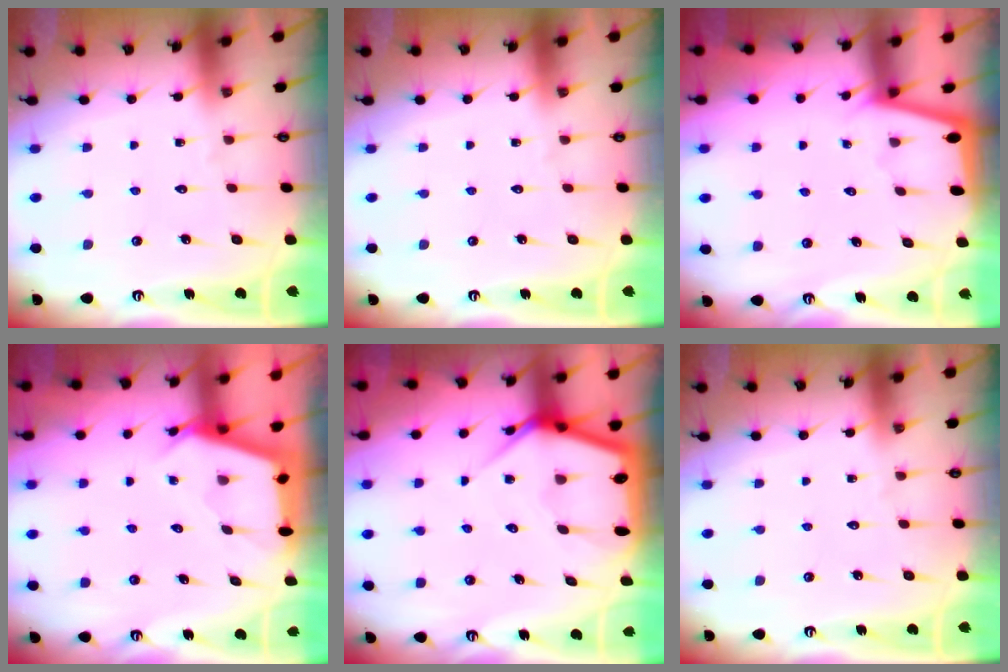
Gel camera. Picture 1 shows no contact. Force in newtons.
{"total": 0.0}
{"total": 1.3, "press": 1.3, "slide": 0.2}
{"total": 2.9, "press": 2.9, "slide": 0.3}
{"total": 9.0, "press": 9.0, "slide": 0.8}
{"total": 0.0}